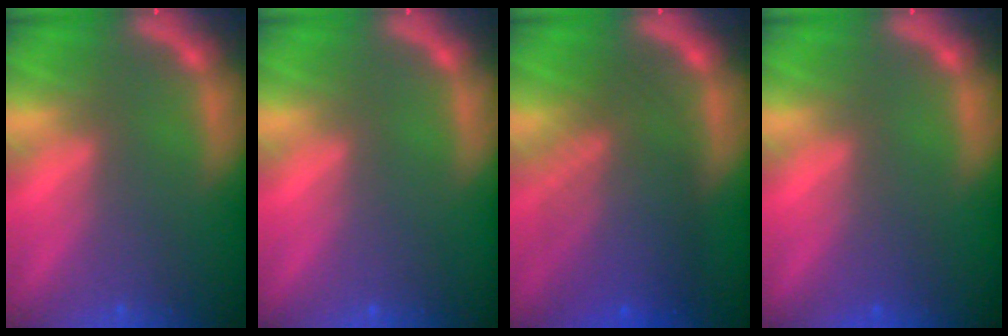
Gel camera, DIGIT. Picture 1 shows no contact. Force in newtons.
{"total": 0.0}
{"total": 8.0}
{"total": 1.0}